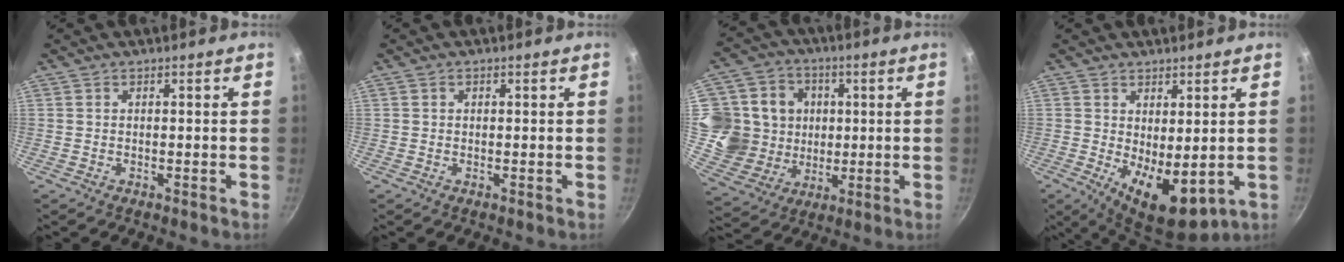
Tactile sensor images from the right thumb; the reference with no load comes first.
{"total": 0.7, "force": [0.2, 0.6, 0.3], "torque": [-0.003, 0.005, 0.003]}
{"total": 16.4, "force": [1.9, 14.8, 6.8], "torque": [-0.105, 0.002, 0.037]}
{"total": 9.6, "force": [0.1, 4.6, 8.4], "torque": [-0.106, -0.023, 0.016]}